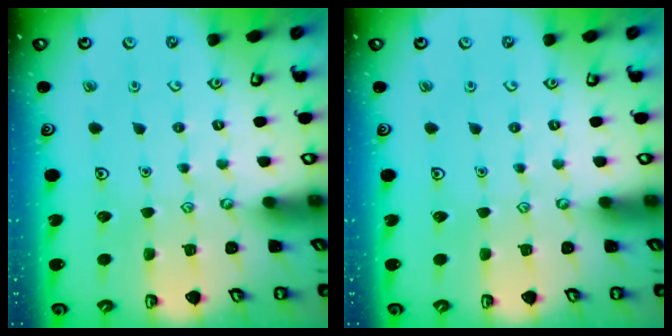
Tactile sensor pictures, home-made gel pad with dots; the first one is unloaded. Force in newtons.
{"total": 0.0}